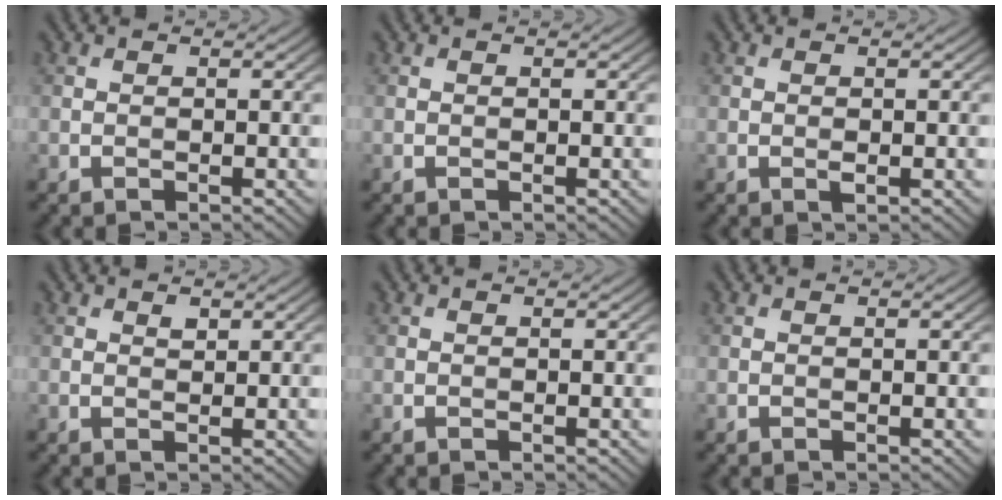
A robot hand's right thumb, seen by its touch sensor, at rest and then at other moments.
{"total": 0.0}
{"total": 0.5, "force": [-0.1, 0.2, 0.5], "torque": [-0.010, -0.002, -0.003]}
{"total": 0.8, "force": [0.5, 0.4, 0.5], "torque": [-0.011, -0.004, 0.010]}
{"total": 0.0}
{"total": 0.0}